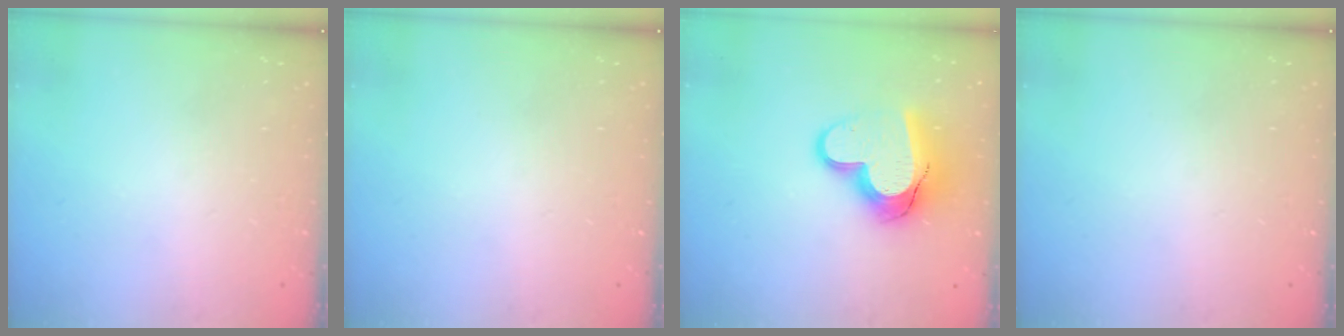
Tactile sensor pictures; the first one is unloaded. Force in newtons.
{"total": 0.0}
{"total": 16.2, "press": 16.2, "slide": 1.3}
{"total": 0.0}